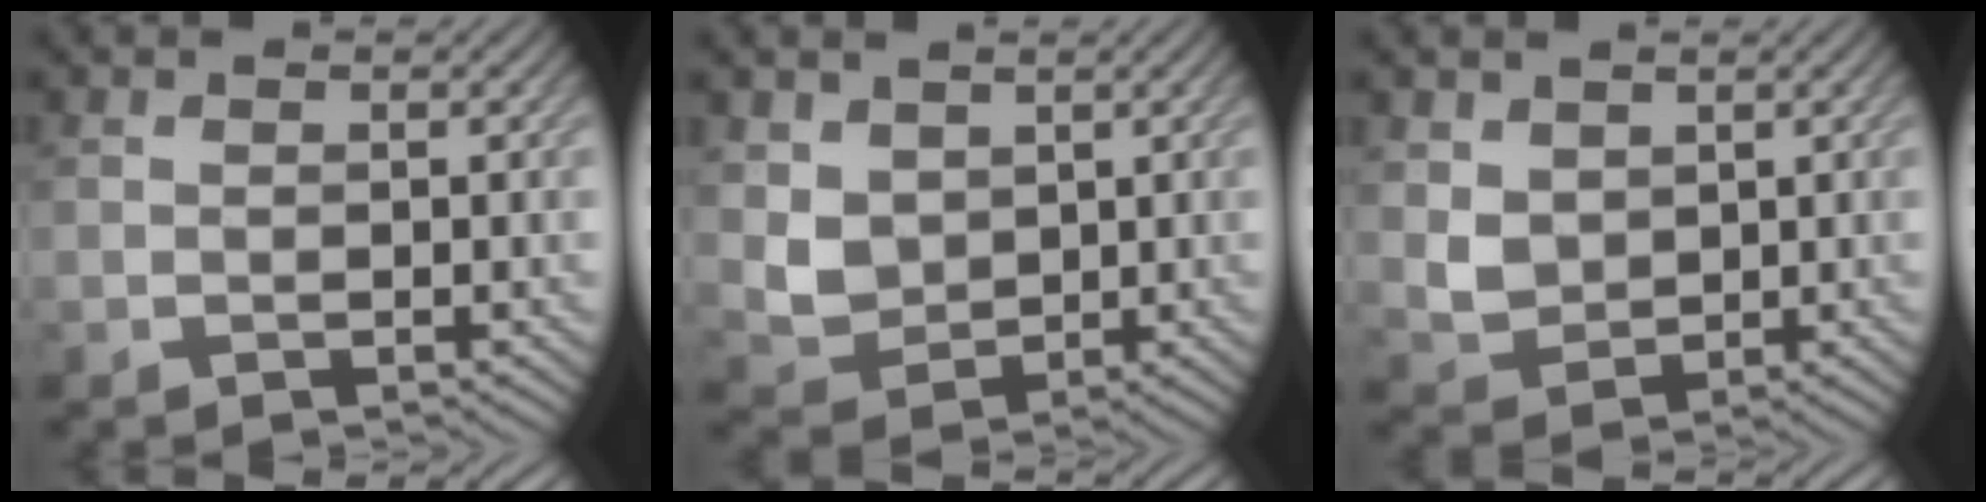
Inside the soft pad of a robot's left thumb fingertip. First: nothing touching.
{"total": 4.0, "force": [1.9, 3.1, 1.7], "torque": [-0.056, -0.011, 0.037]}
{"total": 3.3, "force": [1.7, 2.4, 1.4], "torque": [-0.043, -0.007, 0.036]}